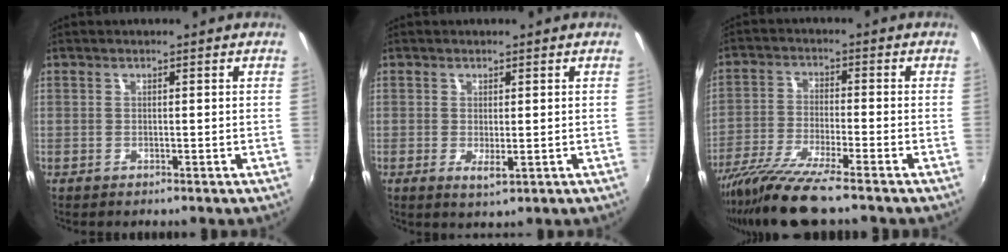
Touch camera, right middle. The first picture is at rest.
{"total": 2.3, "force": [-0.2, 0.5, 2.2], "torque": [-0.038, -0.008, -0.001]}
{"total": 11.4, "force": [-9.3, -0.1, 6.5], "torque": [-0.137, -0.038, -0.172]}